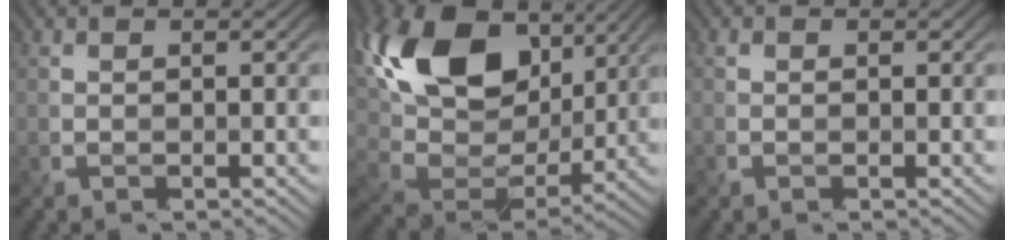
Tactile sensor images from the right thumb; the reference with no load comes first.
{"total": 17.5, "force": [6.5, 10.6, 12.4], "torque": [-0.281, 0.022, 0.125]}
{"total": 0.6, "force": [-0.2, 0.5, 0.1], "torque": [-0.002, 0.000, -0.002]}